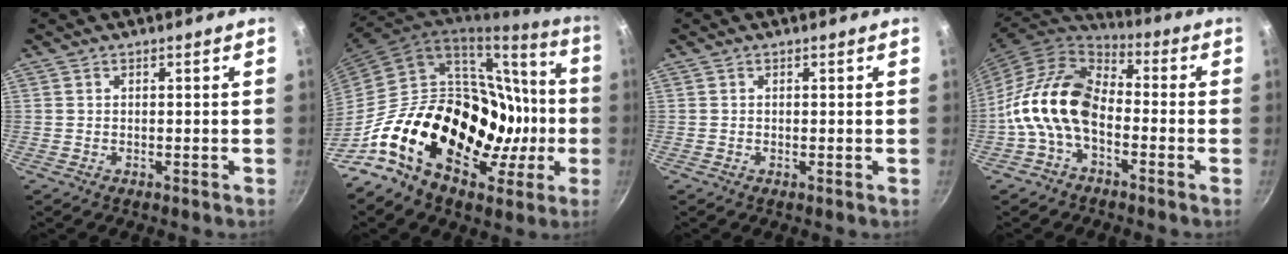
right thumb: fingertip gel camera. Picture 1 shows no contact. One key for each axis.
{"total": 30.8, "fx": -6.0, "fy": 20.2, "fz": 22.4, "tx": -0.323, "ty": 0.040, "tz": -0.078}
{"total": 0.0}
{"total": 15.0, "fx": -3.7, "fy": 9.5, "fz": 11.0, "tx": -0.186, "ty": 0.049, "tz": -0.094}